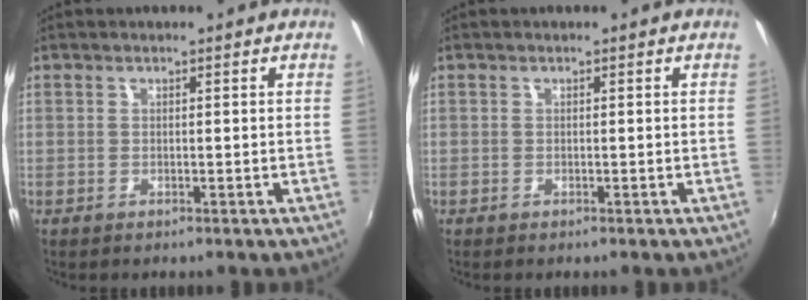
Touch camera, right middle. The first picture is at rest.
{"total": 0.0}